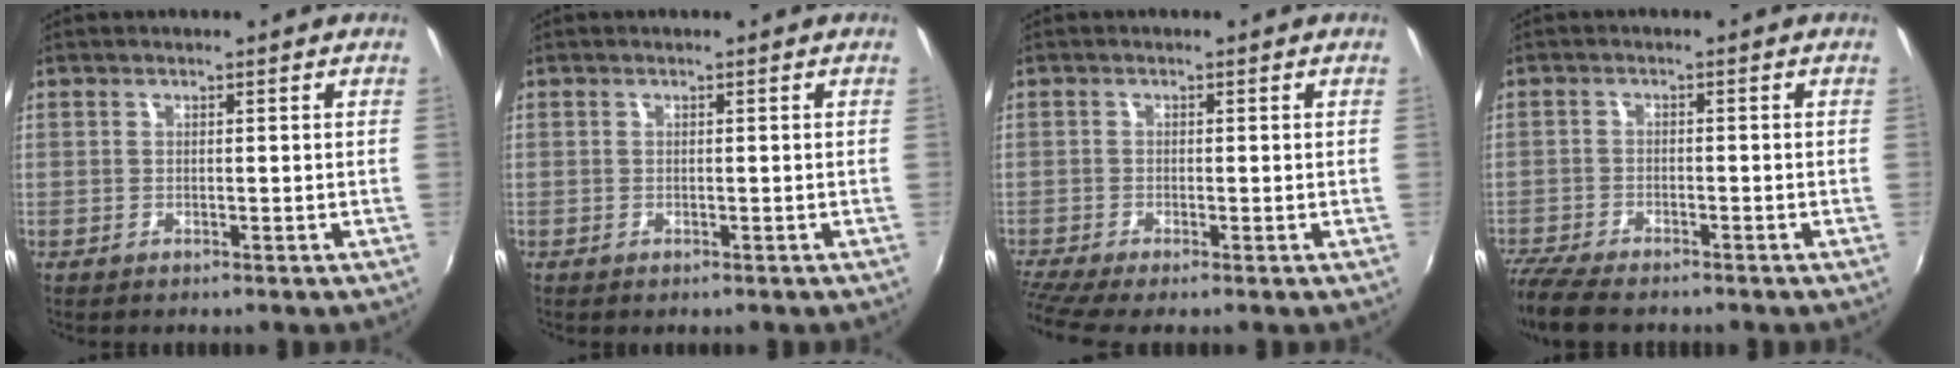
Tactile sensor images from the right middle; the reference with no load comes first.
{"total": 0.0}
{"total": 4.3, "force": [-3.3, -0.5, 2.6], "torque": [-0.068, -0.025, -0.070]}
{"total": 9.2, "force": [-7.8, 2.2, 4.3], "torque": [-0.119, -0.039, -0.142]}